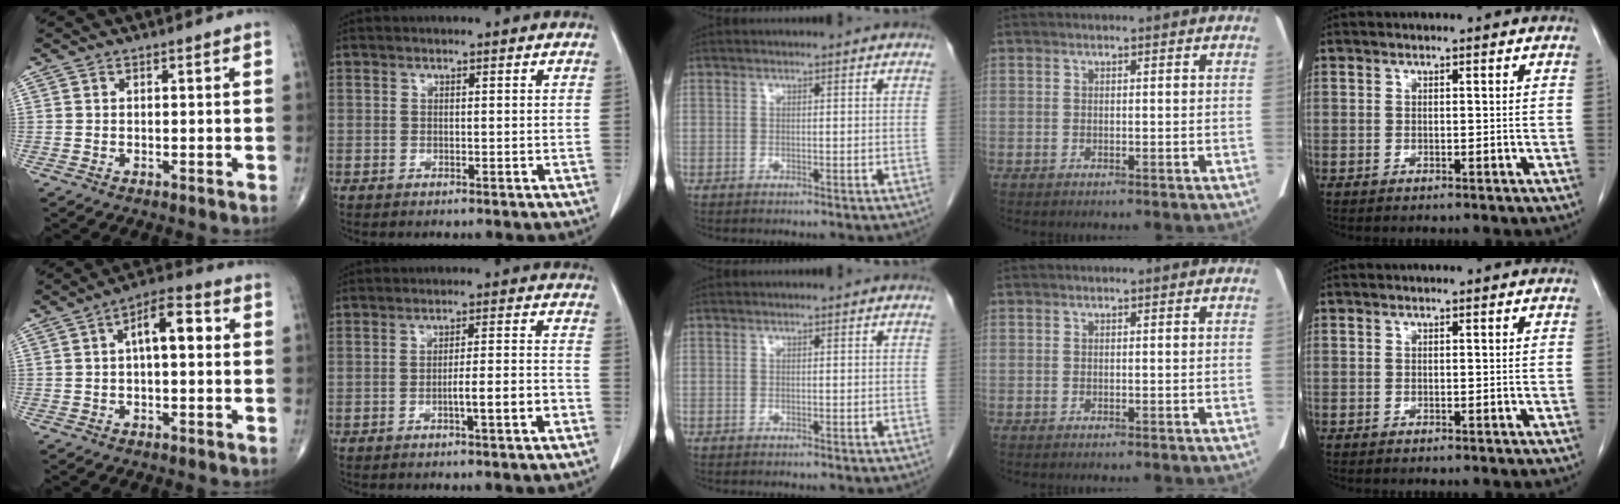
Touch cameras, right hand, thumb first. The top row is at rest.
{"thumb": {"total": 8.7, "force": [1.4, 3.7, 7.7], "torque": [-0.112, 0.025, 0.012]}, "index": {"total": 5.3, "force": [-2.4, 0.0, 4.8], "torque": [-0.069, 0.006, -0.035]}}